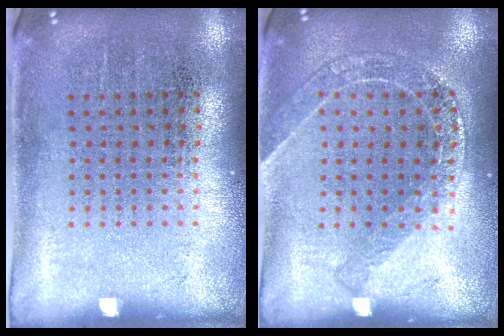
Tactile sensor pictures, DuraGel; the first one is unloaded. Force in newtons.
{"total": 1.4, "press": 1.4, "slide": 0.3}